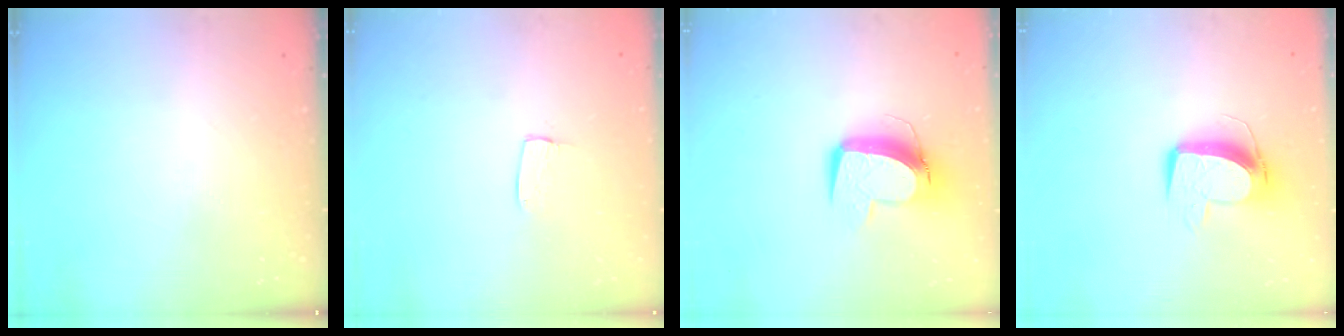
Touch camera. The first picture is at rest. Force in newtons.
{"total": 4.1, "press": 4.0, "slide": 0.2}
{"total": 11.8, "press": 11.7, "slide": 1.2}
{"total": 10.3, "press": 10.2, "slide": 1.1}